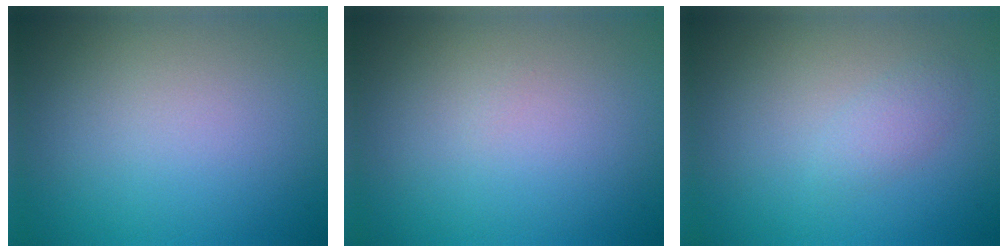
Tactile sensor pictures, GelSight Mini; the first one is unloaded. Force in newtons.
{"total": 0.0}
{"total": 1.3, "press": 1.3, "slide": 0.1}